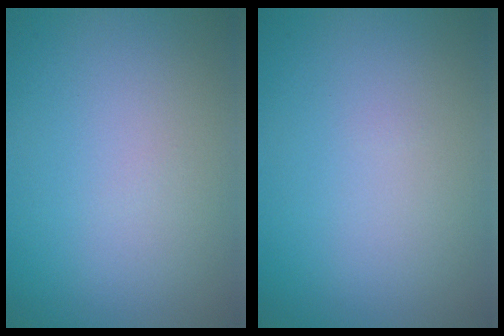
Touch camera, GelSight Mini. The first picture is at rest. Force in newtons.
{"total": 0.0}